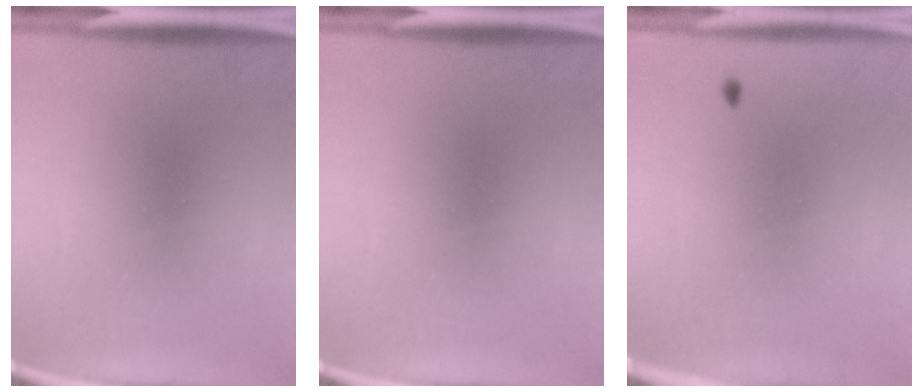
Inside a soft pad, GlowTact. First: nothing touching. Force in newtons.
{"total": 0.0}
{"total": 0.9}